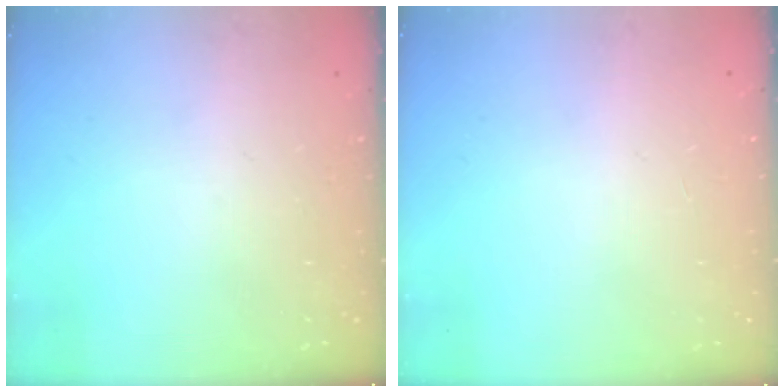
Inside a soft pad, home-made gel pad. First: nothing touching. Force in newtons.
{"total": 0.9, "press": 0.9, "slide": 0.1}